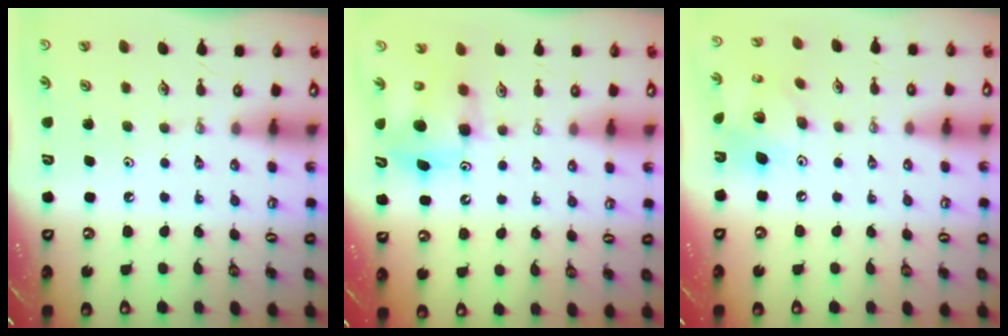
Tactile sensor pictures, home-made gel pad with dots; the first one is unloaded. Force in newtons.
{"total": 8.0, "press": 8.0, "slide": 0.4}
{"total": 12.1, "press": 12.0, "slide": 1.0}